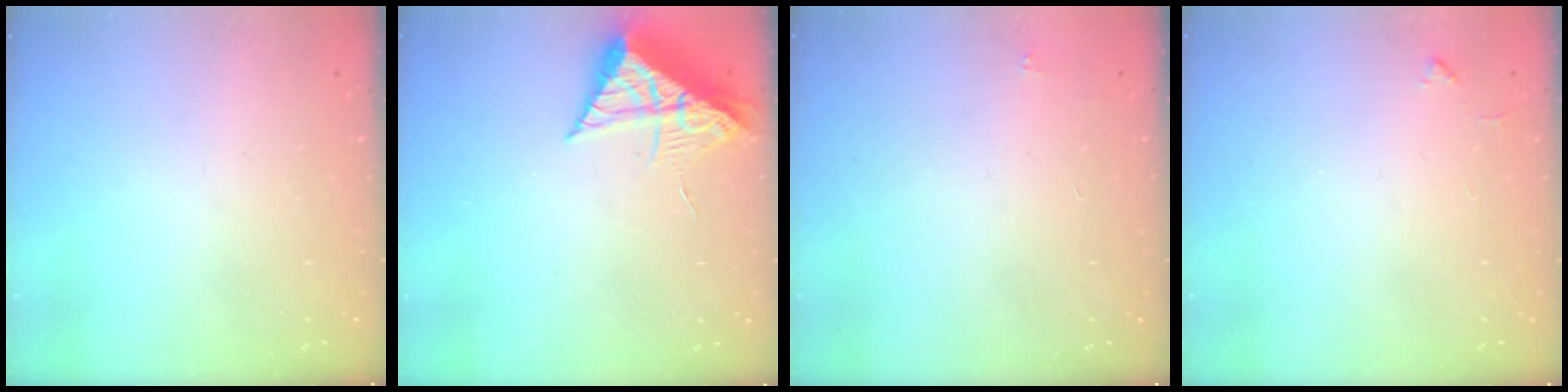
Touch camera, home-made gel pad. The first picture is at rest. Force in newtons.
{"total": 9.8, "press": 9.8, "slide": 0.6}
{"total": 1.8, "press": 1.7, "slide": 0.1}
{"total": 3.7, "press": 3.7, "slide": 0.5}